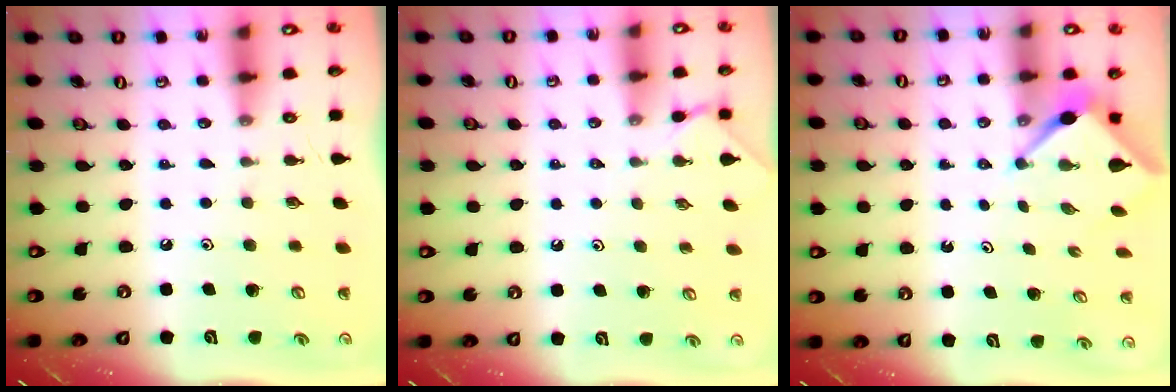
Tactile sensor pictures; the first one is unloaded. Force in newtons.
{"total": 1.4, "press": 1.4, "slide": 0.2}
{"total": 2.6, "press": 2.6, "slide": 0.0}